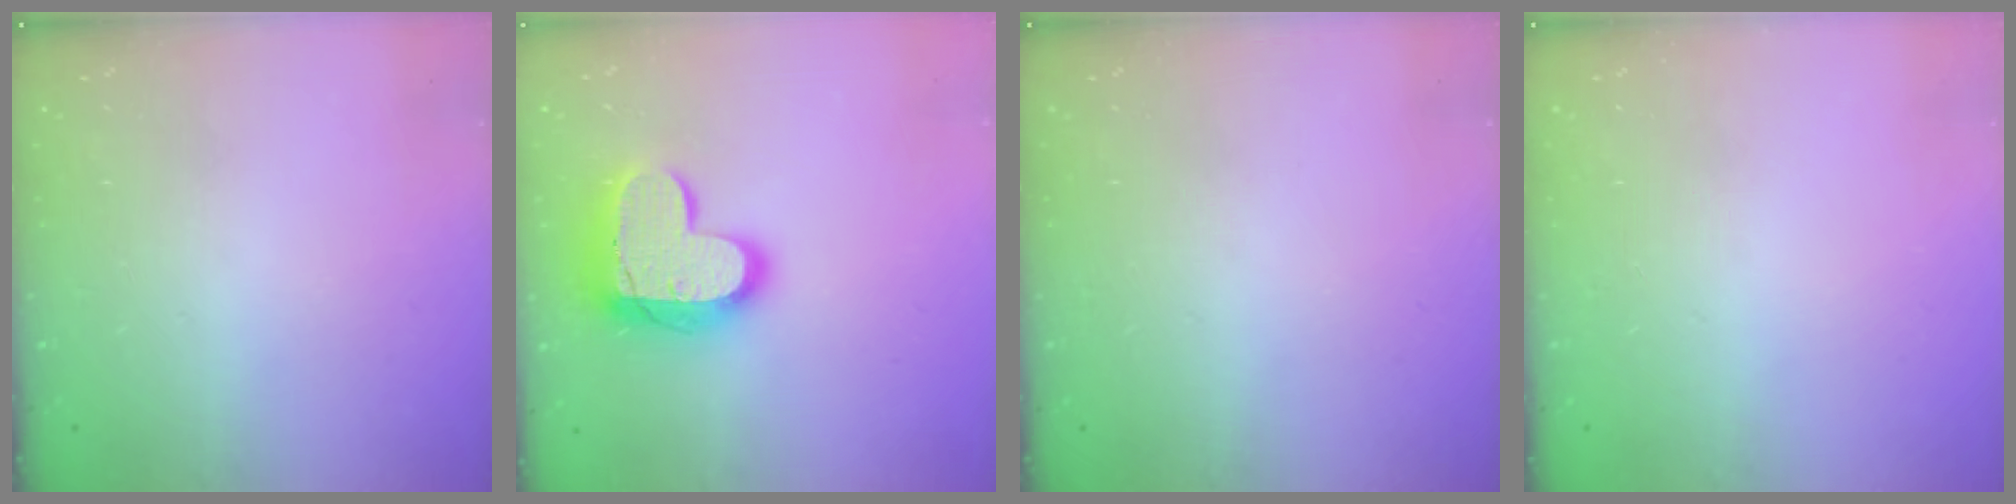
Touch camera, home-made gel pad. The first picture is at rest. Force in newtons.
{"total": 18.5, "press": 18.5, "slide": 1.4}
{"total": 0.0}
{"total": 0.0}